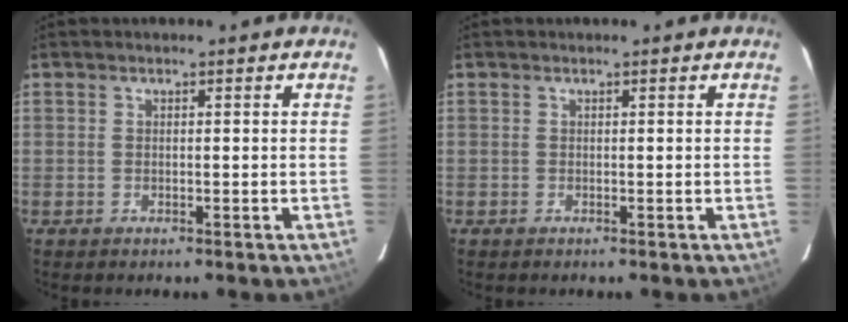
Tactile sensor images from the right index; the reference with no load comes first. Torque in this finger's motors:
{"motor_torque": [0.00, 0.07, 0.00, 0.00]}